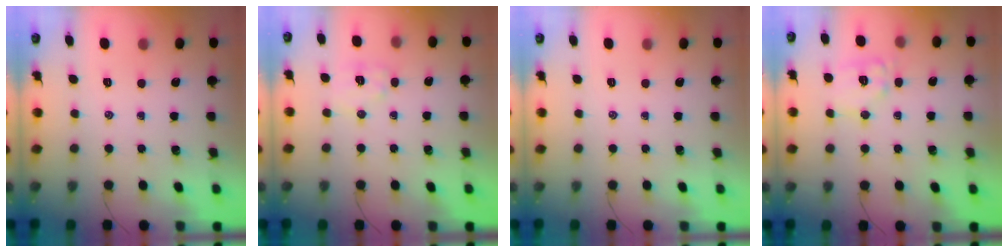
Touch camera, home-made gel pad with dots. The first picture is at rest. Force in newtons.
{"total": 7.2, "press": 7.2, "slide": 0.8}
{"total": 0.0}
{"total": 10.4, "press": 10.4, "slide": 0.4}